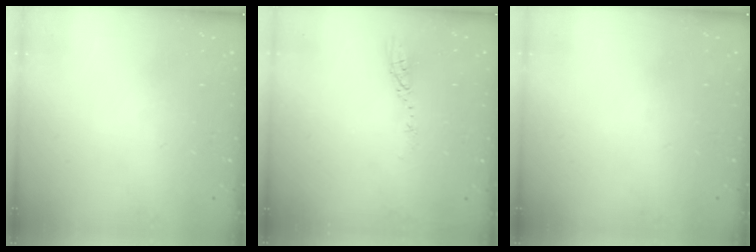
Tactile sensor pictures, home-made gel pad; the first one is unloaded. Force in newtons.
{"total": 3.8, "press": 3.8, "slide": 0.4}
{"total": 0.0}